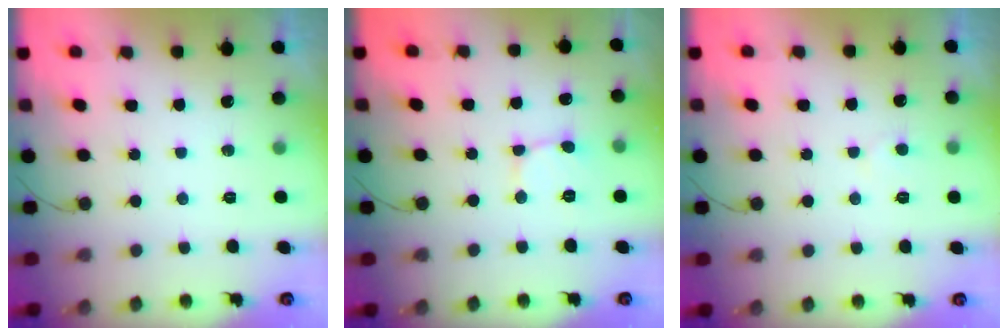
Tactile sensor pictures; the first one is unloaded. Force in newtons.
{"total": 2.3, "press": 2.3, "slide": 0.2}
{"total": 3.0, "press": 3.0, "slide": 0.3}